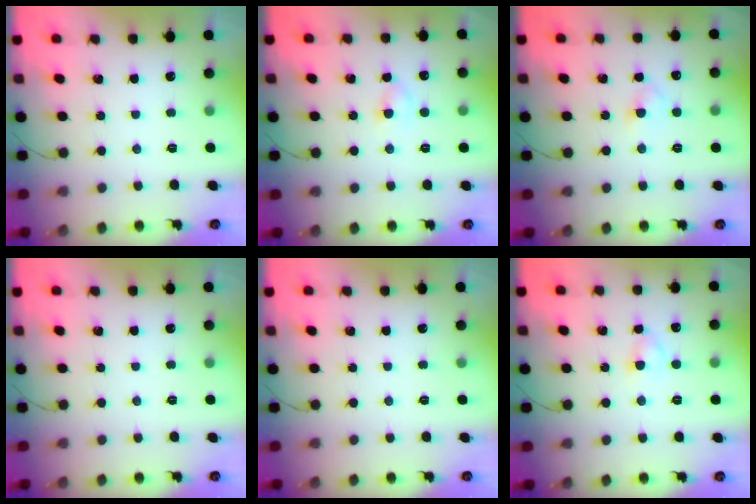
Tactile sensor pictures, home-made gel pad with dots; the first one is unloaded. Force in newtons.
{"total": 3.0, "press": 2.8, "slide": 1.2}
{"total": 2.5, "press": 2.2, "slide": 1.1}
{"total": 0.0}
{"total": 0.0}
{"total": 2.6, "press": 2.5, "slide": 0.9}